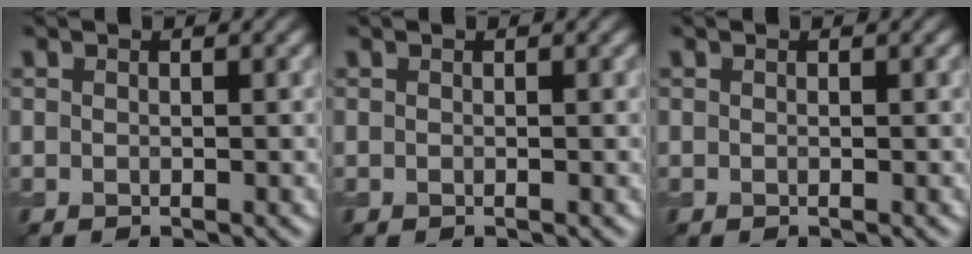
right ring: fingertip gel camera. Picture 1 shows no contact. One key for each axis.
{"total": 0.0}
{"total": 0.0}